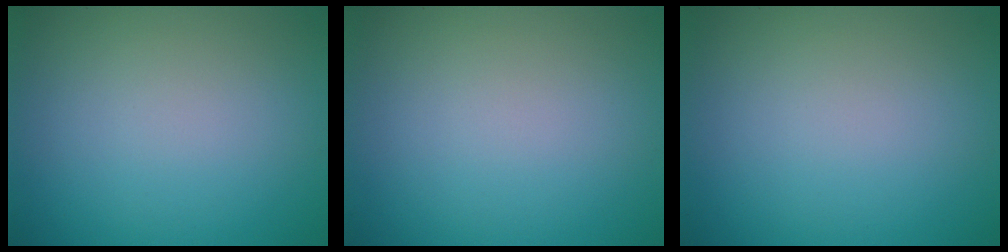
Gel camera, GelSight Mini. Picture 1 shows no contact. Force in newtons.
{"total": 0.0}
{"total": 0.0}